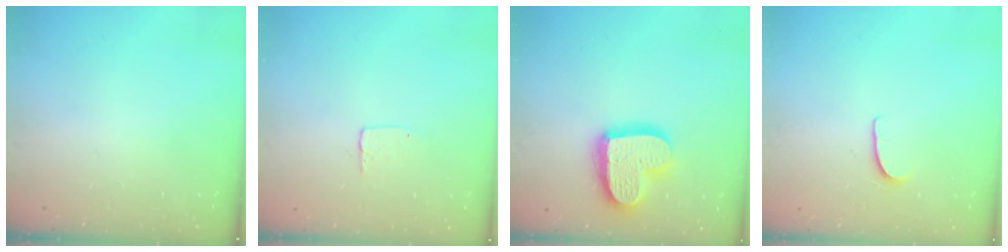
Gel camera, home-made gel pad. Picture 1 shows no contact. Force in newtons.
{"total": 3.5, "press": 3.5, "slide": 0.2}
{"total": 17.2, "press": 17.1, "slide": 1.4}
{"total": 5.1, "press": 5.1, "slide": 0.4}